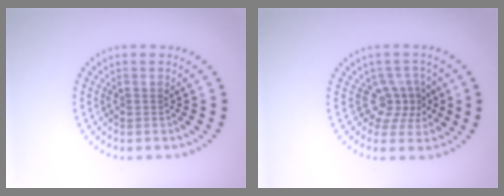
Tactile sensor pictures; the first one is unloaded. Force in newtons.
{"total": 2.8, "press": 2.1, "slide": 1.9}